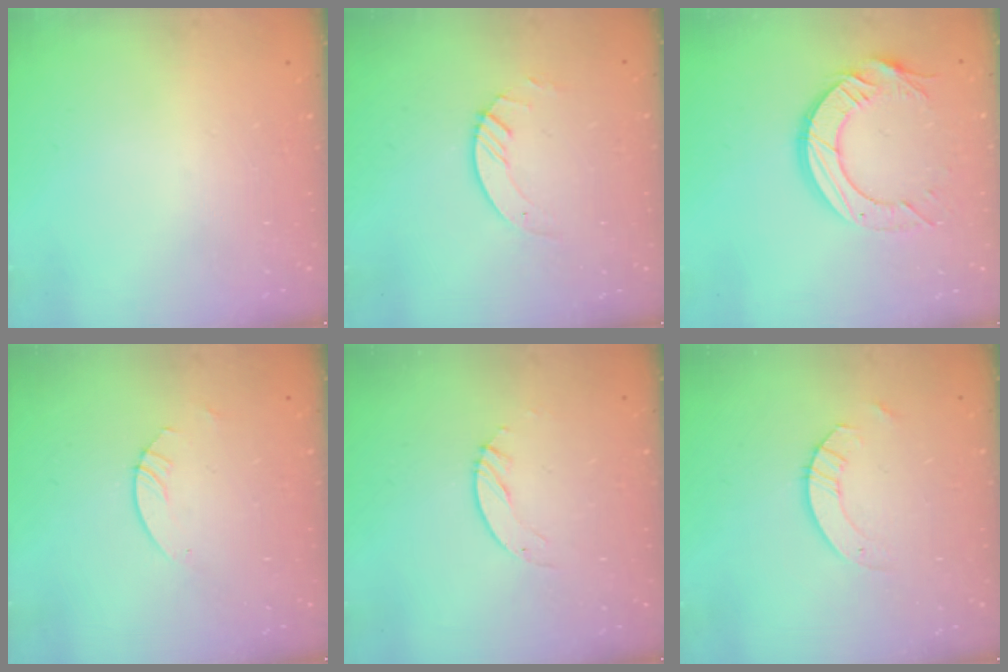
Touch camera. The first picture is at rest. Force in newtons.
{"total": 3.6, "press": 3.6, "slide": 0.4}
{"total": 12.1, "press": 12.1, "slide": 1.0}
{"total": 3.0, "press": 2.9, "slide": 0.3}
{"total": 3.1, "press": 3.1, "slide": 0.3}
{"total": 4.4, "press": 4.3, "slide": 0.4}